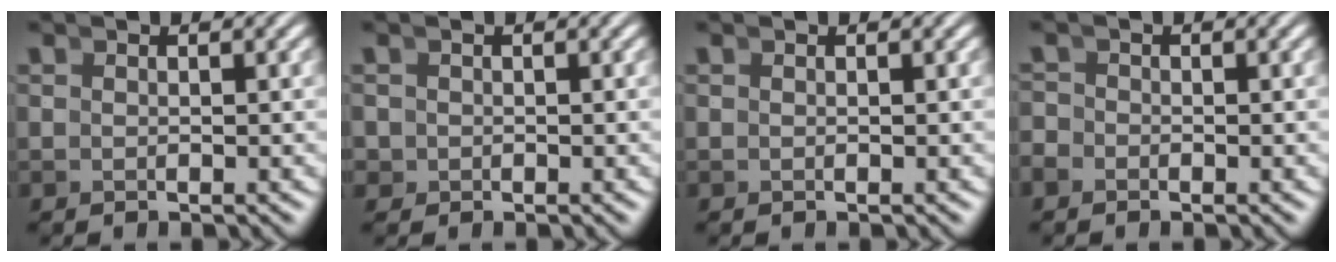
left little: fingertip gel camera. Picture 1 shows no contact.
{"total": 1.6, "force": [-0.4, 1.5, 0.2], "torque": [-0.006, -0.012, -0.004]}
{"total": 0.0}
{"total": 1.1, "force": [-0.9, 0.6, 0.1], "torque": [0.004, -0.006, -0.018]}